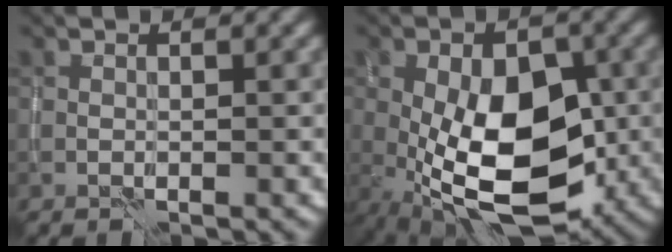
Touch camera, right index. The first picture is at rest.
{"total": 11.5, "force": [-2.2, 6.4, 9.3], "torque": [-0.175, -0.019, -0.033]}